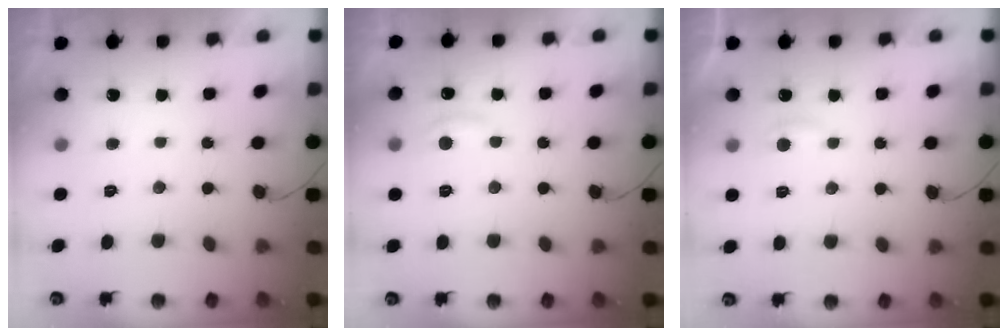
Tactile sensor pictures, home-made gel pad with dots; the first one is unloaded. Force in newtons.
{"total": 6.6, "press": 6.6, "slide": 0.8}
{"total": 2.8, "press": 2.8, "slide": 0.4}